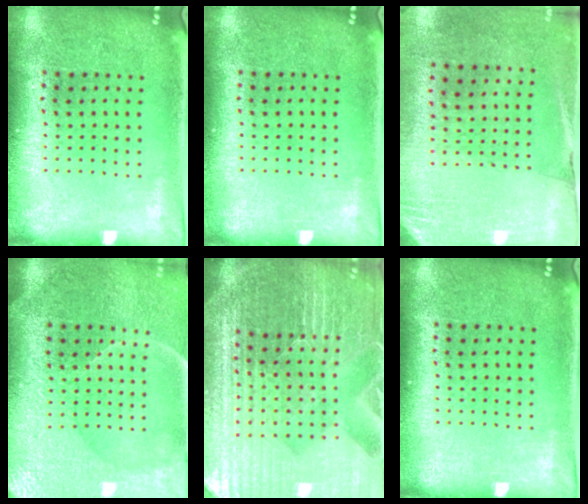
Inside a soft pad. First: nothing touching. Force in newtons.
{"total": 0.0}
{"total": 2.6, "press": 2.3, "slide": 1.2}
{"total": 3.7, "press": 3.5, "slide": 1.2}
{"total": 6.1, "press": 5.5, "slide": 2.7}
{"total": 0.0}